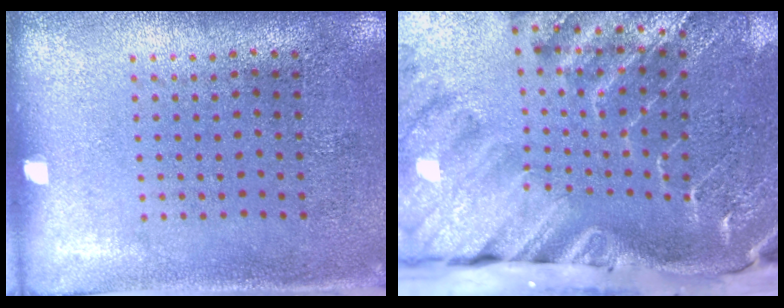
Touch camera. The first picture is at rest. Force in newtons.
{"total": 4.0, "press": 3.2, "slide": 2.4}